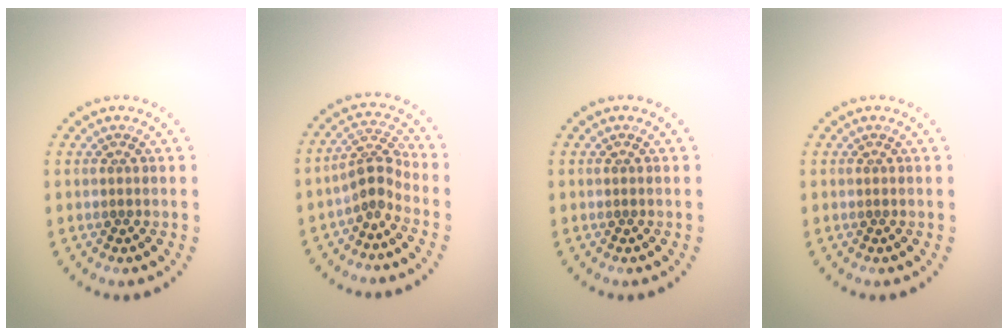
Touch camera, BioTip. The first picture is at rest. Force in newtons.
{"total": 2.6, "press": 1.9, "slide": 1.8}
{"total": 0.0}
{"total": 0.0}